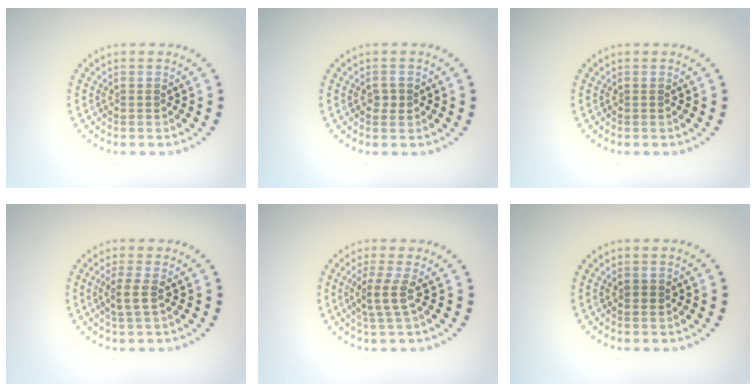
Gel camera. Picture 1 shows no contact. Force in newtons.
{"total": 1.0, "press": 1.0, "slide": 0.1}
{"total": 0.0}
{"total": 1.8, "press": 1.6, "slide": 0.7}
{"total": 2.2, "press": 1.6, "slide": 1.5}
{"total": 0.8, "press": 0.8, "slide": 0.1}